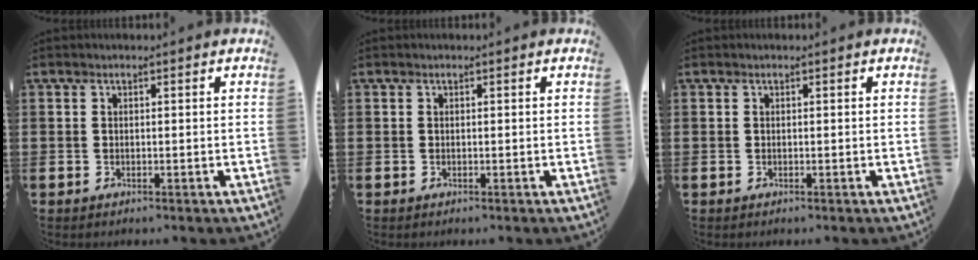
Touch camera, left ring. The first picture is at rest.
{"total": 0.0}
{"total": 0.0}